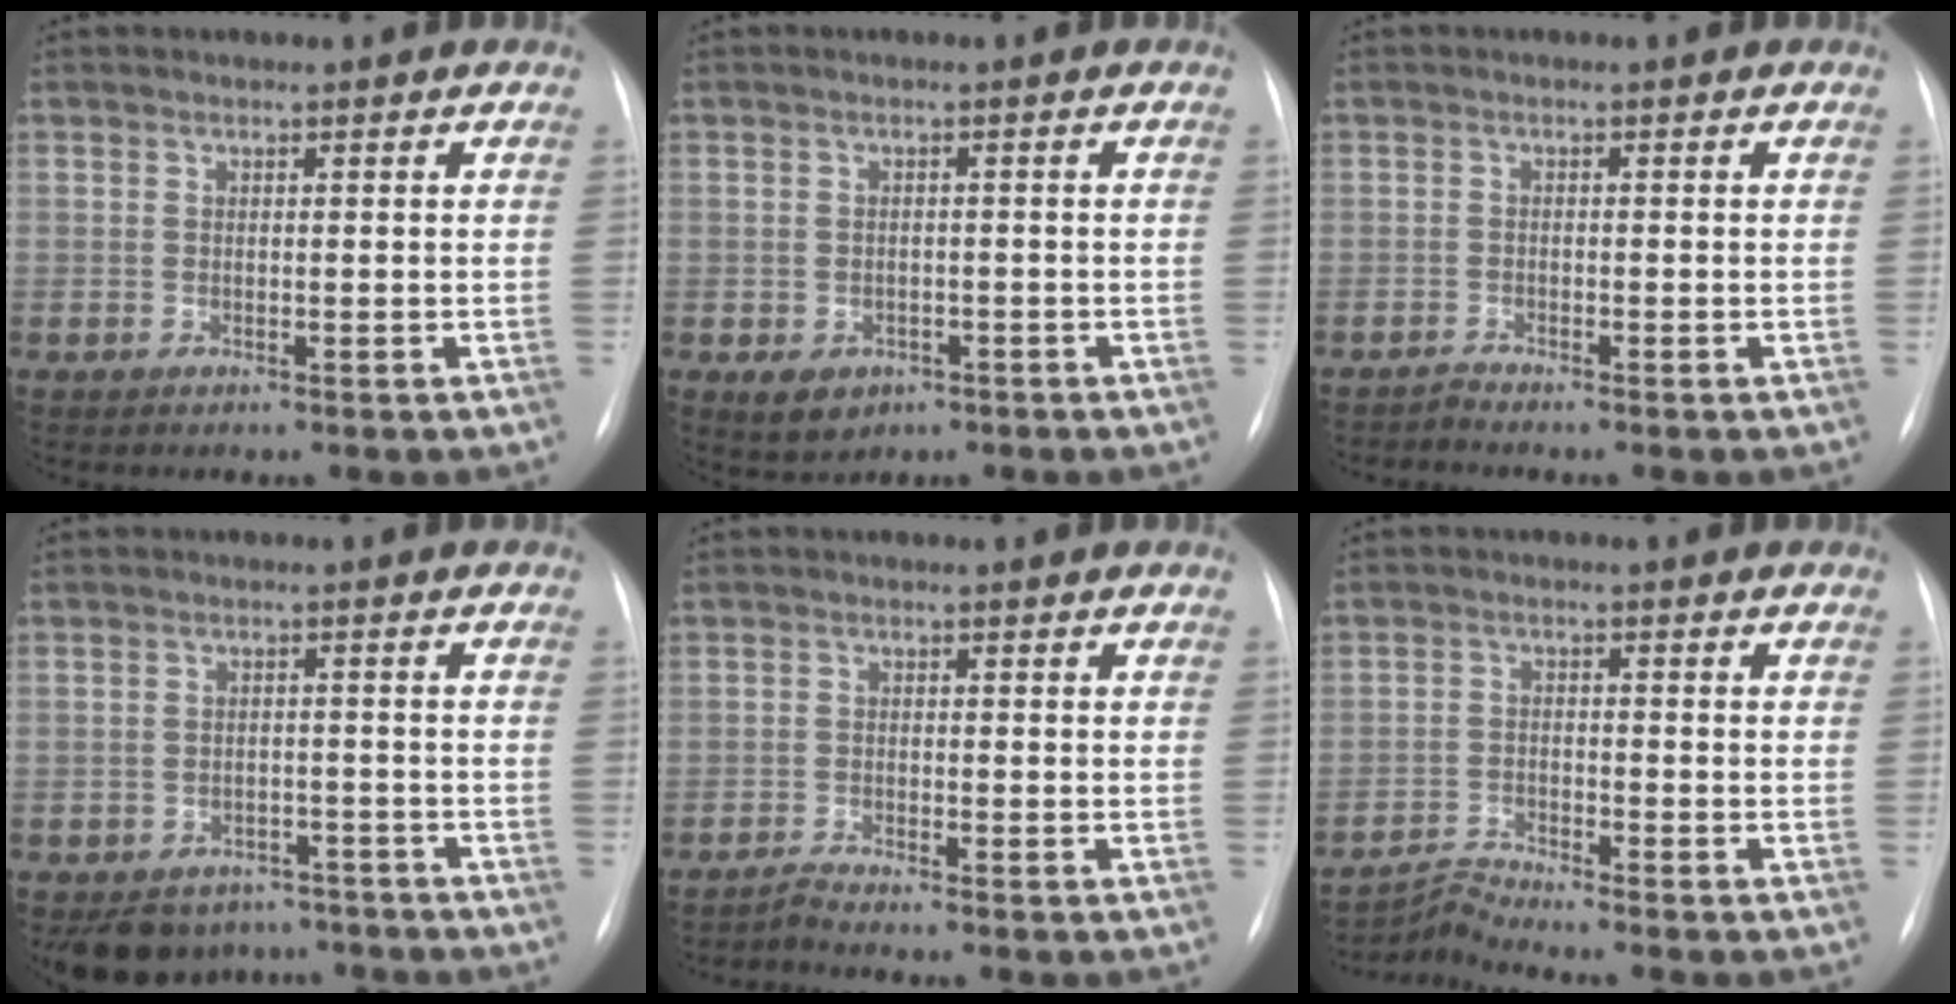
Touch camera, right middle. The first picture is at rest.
{"total": 4.1, "force": [-2.0, 3.2, 1.7], "torque": [-0.026, 0.002, -0.017]}
{"total": 1.1, "force": [-1.0, -0.3, -0.3], "torque": [0.006, -0.006, -0.019]}
{"total": 9.2, "force": [-7.3, 5.3, 1.4], "torque": [-0.014, 0.012, -0.093]}
{"total": 1.6, "force": [-1.5, -0.5, -0.2], "torque": [0.001, -0.008, -0.030]}
{"total": 4.1, "force": [-3.6, -1.7, -1.0], "torque": [0.010, -0.017, -0.068]}